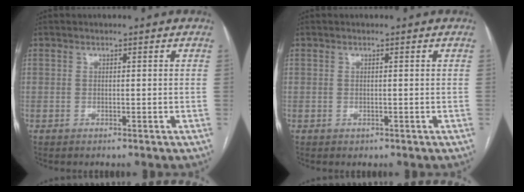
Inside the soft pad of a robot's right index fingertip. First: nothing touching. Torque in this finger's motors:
{"motor_torque": [-0.10, 0.05, -0.20, -0.05]}